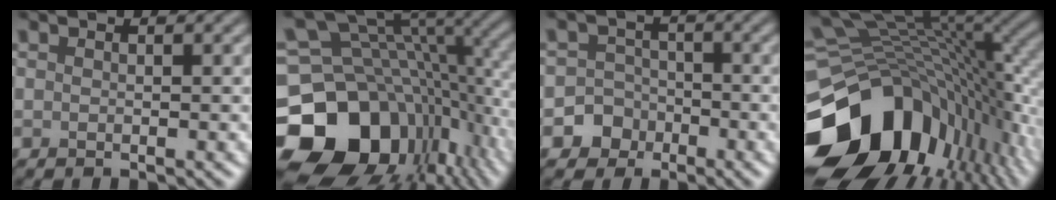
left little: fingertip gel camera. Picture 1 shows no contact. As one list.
[{"total": 17.4, "force": [-4.6, 13.2, 10.3], "torque": [-0.201, -0.019, -0.063]}, {"total": 4.0, "force": [-2.0, 3.5, 0.3], "torque": [0.036, -0.002, -0.050]}, {"total": 16.4, "force": [-5.6, 11.1, 10.6], "torque": [-0.189, -0.016, -0.094]}]